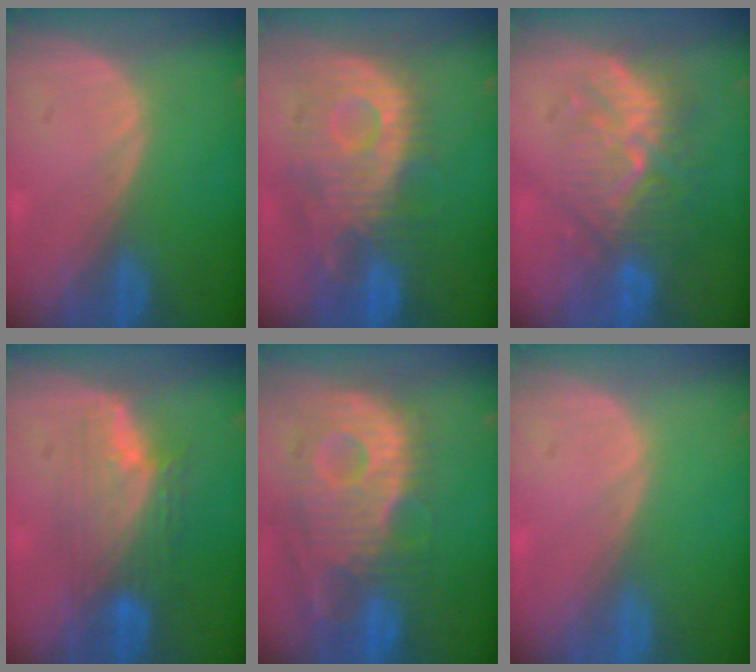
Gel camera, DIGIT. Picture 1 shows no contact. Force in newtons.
{"total": 11.2, "press": 10.3, "slide": 4.5}
{"total": 9.1, "press": 8.8, "slide": 2.3}
{"total": 7.6, "press": 7.3, "slide": 2.0}
{"total": 12.7, "press": 11.1, "slide": 6.2}
{"total": 0.0}